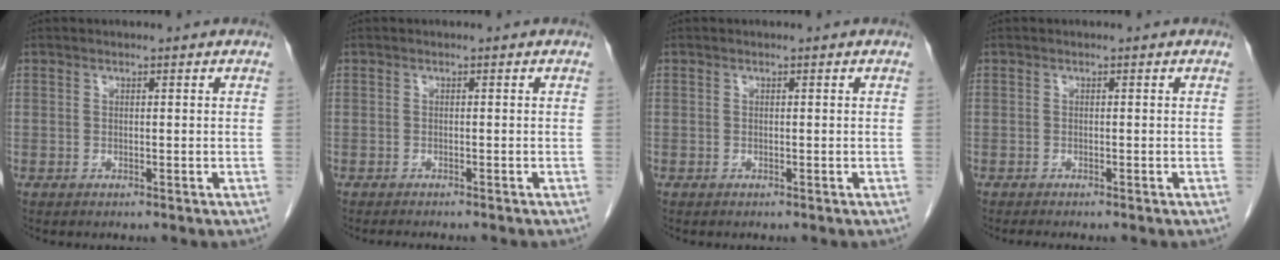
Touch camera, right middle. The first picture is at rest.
{"total": 4.4, "force": [-3.9, 0.5, 2.0], "torque": [-0.022, -0.006, -0.050]}
{"total": 0.0}
{"total": 1.3, "force": [-1.1, -0.1, 0.7], "torque": [-0.013, -0.002, -0.015]}